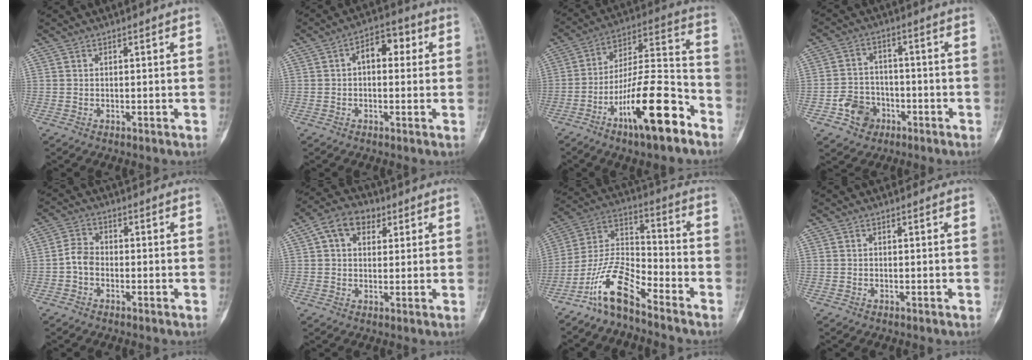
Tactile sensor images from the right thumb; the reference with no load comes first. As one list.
[{"total": 6.4, "force": [1.0, 3.9, 5.0], "torque": [-0.046, 0.022, 0.006]}, {"total": 18.5, "force": [-10.0, 4.9, 14.7], "torque": [-0.249, 0.075, -0.167]}, {"total": 7.2, "force": [-3.3, 5.9, 2.4], "torque": [-0.015, 0.025, -0.054]}, {"total": 3.8, "force": [-1.2, 2.8, 2.3], "torque": [-0.036, 0.015, -0.033]}, {"total": 8.0, "force": [3.0, 5.6, 4.8], "torque": [-0.061, 0.010, 0.042]}, {"total": 11.5, "force": [-8.5, 3.5, 6.9], "torque": [-0.139, 0.080, -0.173]}, {"total": 0.0}]